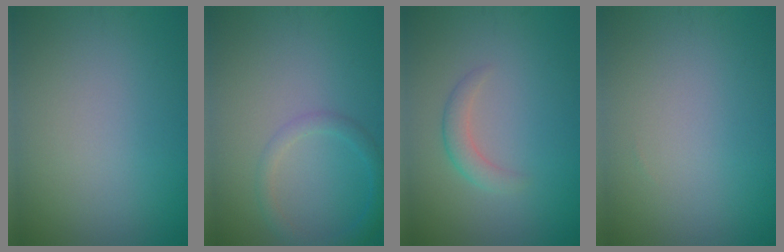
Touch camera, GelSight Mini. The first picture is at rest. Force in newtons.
{"total": 1.9, "press": 1.9, "slide": 0.2}
{"total": 1.8, "press": 1.8, "slide": 0.2}
{"total": 0.0}